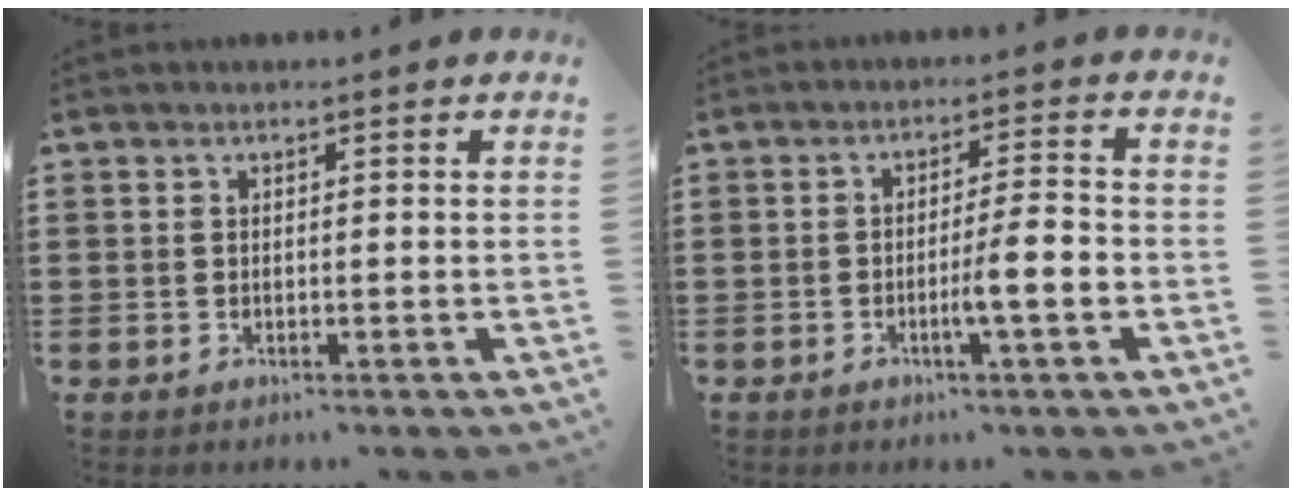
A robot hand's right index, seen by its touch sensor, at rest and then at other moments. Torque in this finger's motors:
{"motor_torque": [1.68, -0.07, 0.38, 0.12]}